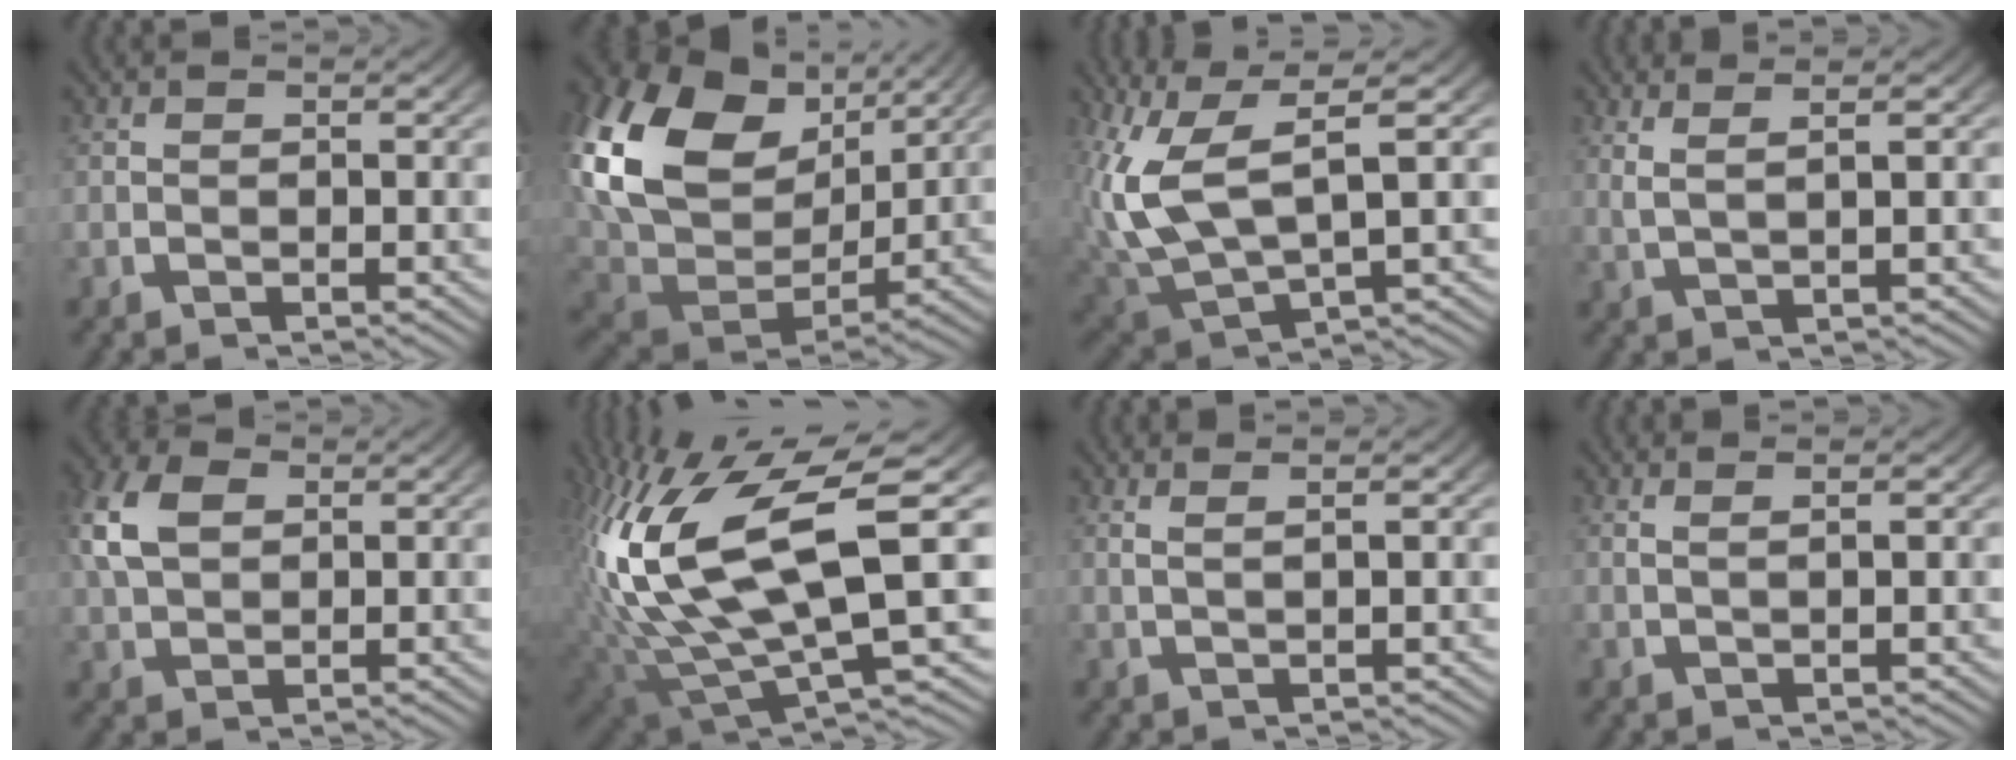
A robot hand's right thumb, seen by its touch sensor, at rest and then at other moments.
{"total": 15.8, "force": [2.6, 10.4, 11.6], "torque": [-0.259, -0.036, 0.057]}
{"total": 10.9, "force": [0.5, 6.9, 8.5], "torque": [-0.205, -0.035, 0.029]}
{"total": 3.2, "force": [2.1, 0.4, 2.4], "torque": [-0.045, 0.004, 0.043]}
{"total": 5.4, "force": [1.9, 3.5, 3.6], "torque": [-0.086, -0.004, 0.044]}
{"total": 17.9, "force": [-0.4, 10.4, 14.5], "torque": [-0.324, -0.047, 0.022]}
{"total": 2.2, "force": [1.4, 0.0, 1.6], "torque": [-0.025, 0.004, 0.030]}
{"total": 1.6, "force": [1.0, -0.1, 1.2], "torque": [-0.020, 0.002, 0.023]}